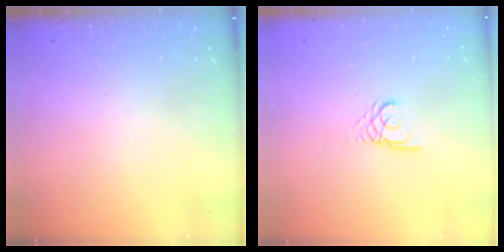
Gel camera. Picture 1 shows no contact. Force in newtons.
{"total": 2.9, "press": 2.9, "slide": 0.3}